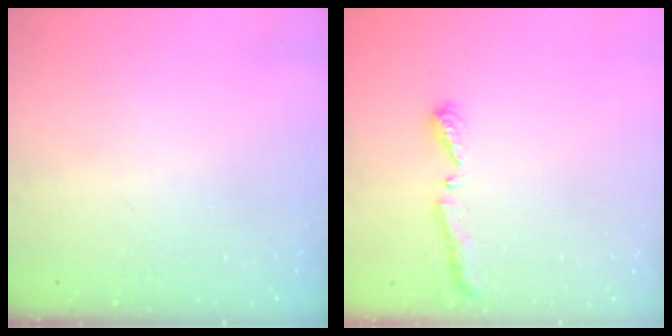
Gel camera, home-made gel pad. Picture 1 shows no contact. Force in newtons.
{"total": 5.1, "press": 5.0, "slide": 0.6}